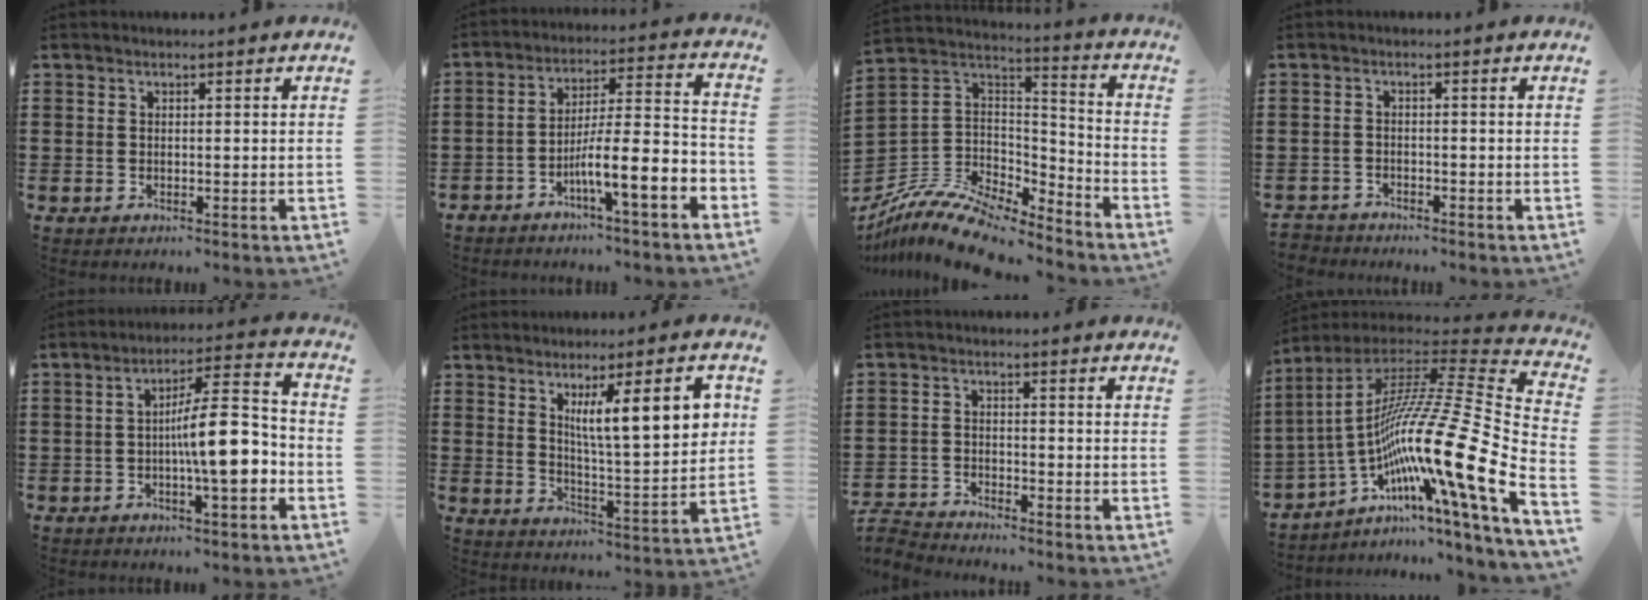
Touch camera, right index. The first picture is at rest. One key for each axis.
{"total": 9.2, "fx": -5.1, "fy": 1.1, "fz": 7.6, "tx": -0.127, "ty": -0.011, "tz": -0.095}
{"total": 11.0, "fx": -9.2, "fy": 4.0, "fz": 4.4, "tx": -0.098, "ty": 0.018, "tz": -0.182}
{"total": 1.8, "fx": -1.7, "fy": 0.4, "fz": -0.2, "tx": -0.003, "ty": 0.003, "tz": -0.040}
{"total": 11.0, "fx": -2.2, "fy": 2.6, "fz": 10.4, "tx": -0.150, "ty": -0.001, "tz": -0.042}
{"total": 10.3, "fx": 3.9, "fy": 1.8, "fz": 9.3, "tx": -0.157, "ty": -0.005, "tz": 0.059}
{"total": 3.0, "fx": -3.0, "fy": 0.3, "fz": -0.1, "tx": -0.013, "ty": -0.003, "tz": -0.069}
{"total": 20.6, "fx": -4.7, "fy": 1.8, "fz": 20.0, "tx": -0.396, "ty": -0.041, "tz": -0.104}